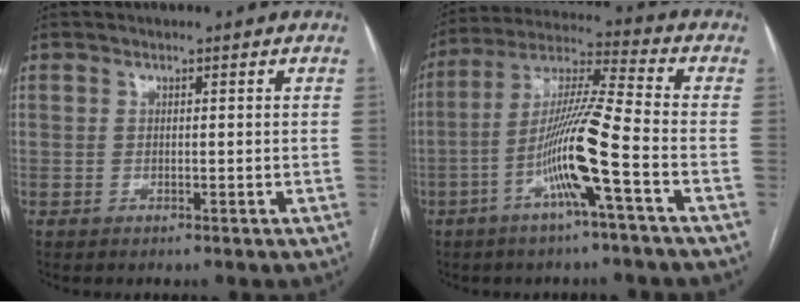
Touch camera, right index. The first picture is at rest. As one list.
[{"total": 12.4, "force": [-4.7, -0.8, 11.5], "torque": [-0.223, 0.008, -0.093]}]